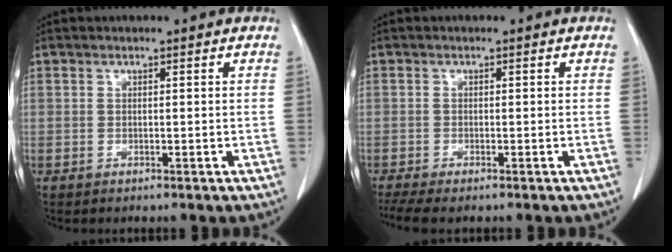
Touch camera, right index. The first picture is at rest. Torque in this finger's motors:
{"motor_torque": [0.34, -0.36, 0.21, 0.05]}